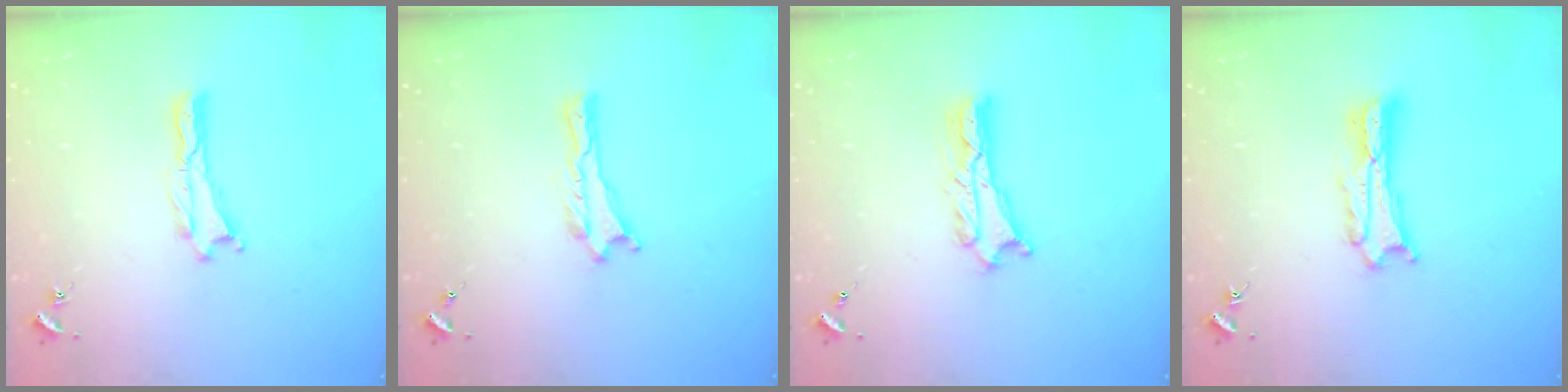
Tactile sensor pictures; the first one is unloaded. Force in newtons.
{"total": 0.0}
{"total": 2.4, "press": 2.4, "slide": 0.2}
{"total": 2.7, "press": 2.7, "slide": 0.3}